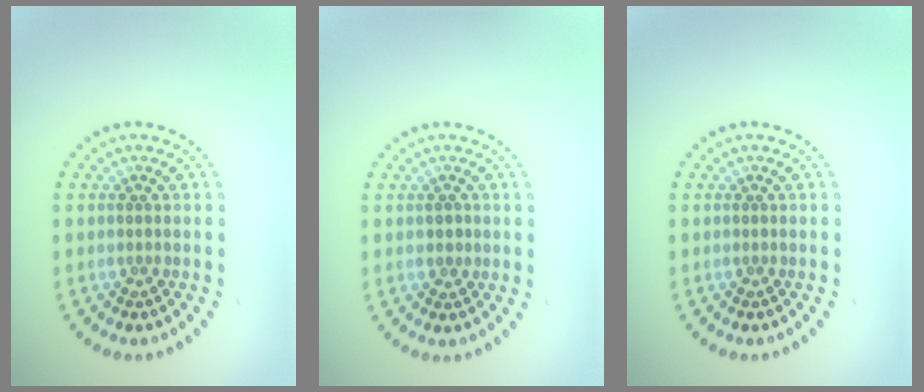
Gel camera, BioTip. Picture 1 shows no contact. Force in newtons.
{"total": 0.7, "press": 0.6, "slide": 0.3}
{"total": 0.0}